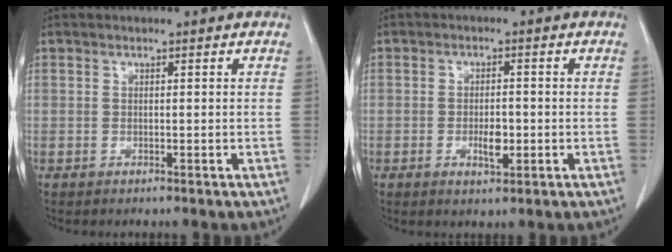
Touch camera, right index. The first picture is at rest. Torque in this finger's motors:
{"motor_torque": [0.01, 0.06, 0.00, 0.01]}